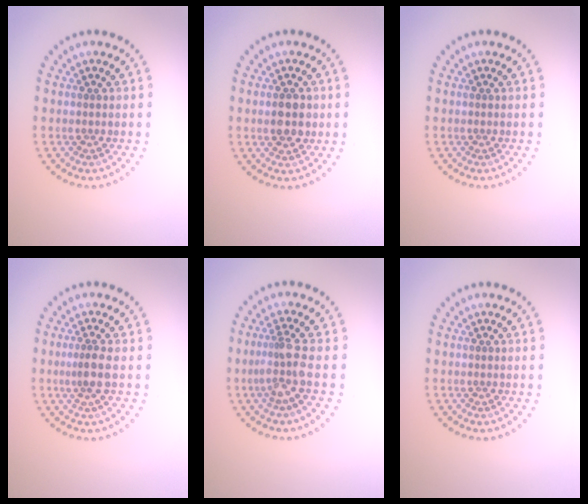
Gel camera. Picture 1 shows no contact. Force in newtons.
{"total": 2.5, "press": 2.5, "slide": 0.1}
{"total": 0.0}
{"total": 2.0, "press": 1.6, "slide": 1.2}
{"total": 2.6, "press": 1.9, "slide": 1.8}
{"total": 0.0}